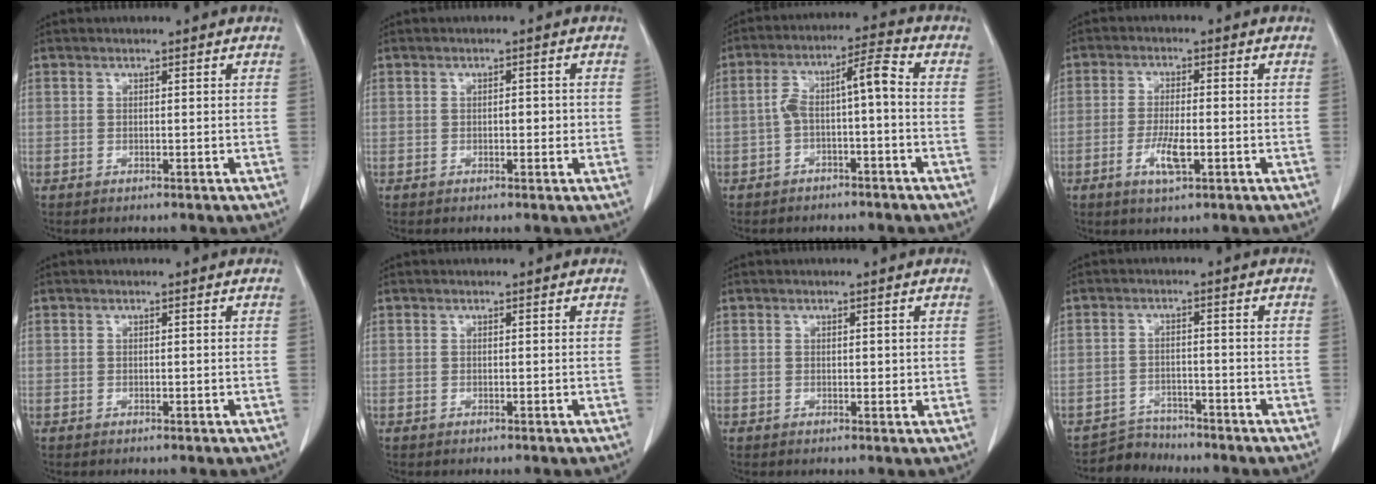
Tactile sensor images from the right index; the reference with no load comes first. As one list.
[{"total": 1.7, "force": [-0.2, 0.9, 1.5], "torque": [-0.020, 0.003, -0.002]}, {"total": 6.9, "force": [-1.3, 1.1, 6.6], "torque": [-0.122, 0.041, -0.018]}, {"total": 4.9, "force": [-1.7, 1.1, 4.5], "torque": [-0.088, -0.004, -0.027]}, {"total": 0.0}, {"total": 0.0}, {"total": 1.4, "force": [0.3, 0.7, 1.2], "torque": [-0.015, -0.002, 0.004]}, {"total": 3.8, "force": [-3.6, 0.9, -1.1], "torque": [0.021, -0.002, -0.061]}]